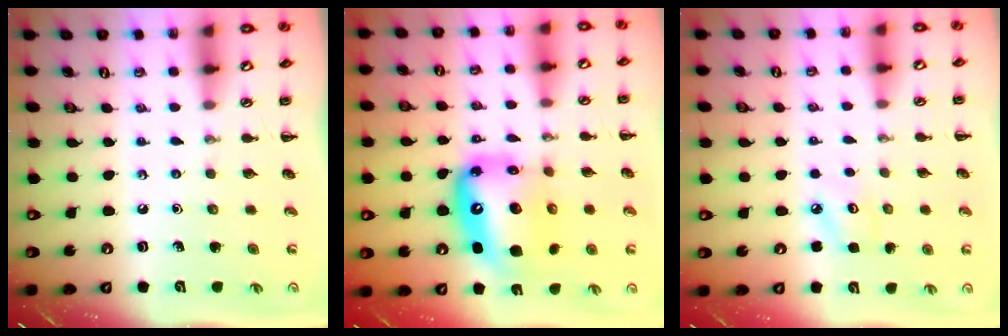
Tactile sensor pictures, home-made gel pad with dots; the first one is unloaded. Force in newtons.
{"total": 16.3, "press": 15.7, "slide": 4.4}
{"total": 4.1, "press": 3.9, "slide": 1.1}